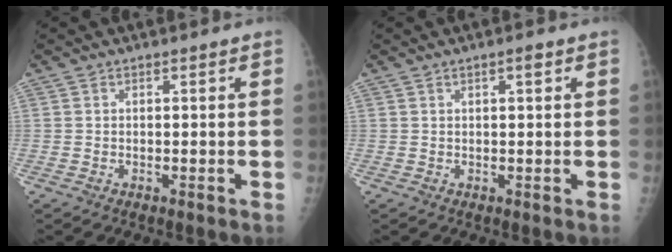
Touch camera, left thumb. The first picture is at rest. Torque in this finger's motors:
{"motor_torque": [-0.19, -0.08, 0.05, 0.06, 0.03]}